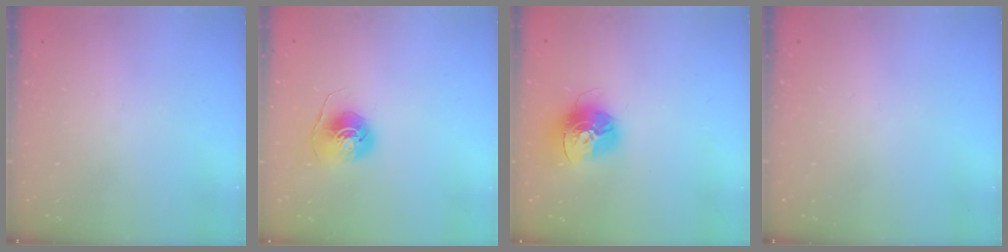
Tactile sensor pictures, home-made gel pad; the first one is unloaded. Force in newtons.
{"total": 6.8, "press": 6.8, "slide": 0.4}
{"total": 15.3, "press": 15.2, "slide": 1.4}
{"total": 0.0}